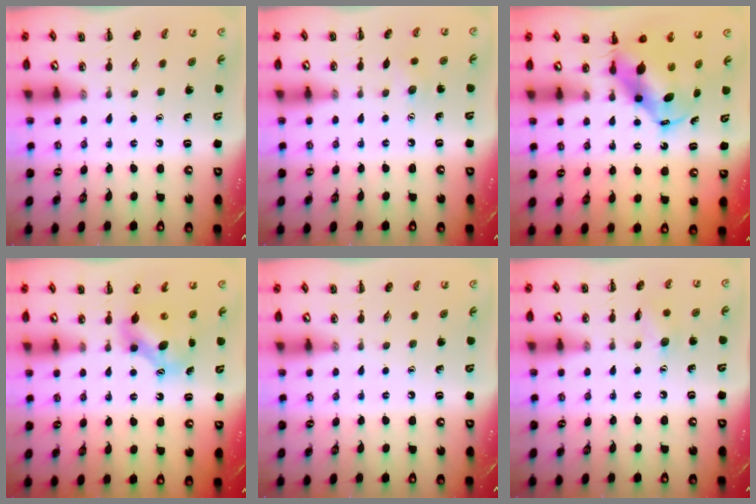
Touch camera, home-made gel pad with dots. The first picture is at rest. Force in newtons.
{"total": 3.9, "press": 3.8, "slide": 0.9}
{"total": 6.7, "press": 6.4, "slide": 2.1}
{"total": 7.7, "press": 7.7, "slide": 0.6}
{"total": 0.0}
{"total": 5.3, "press": 5.2, "slide": 1.3}